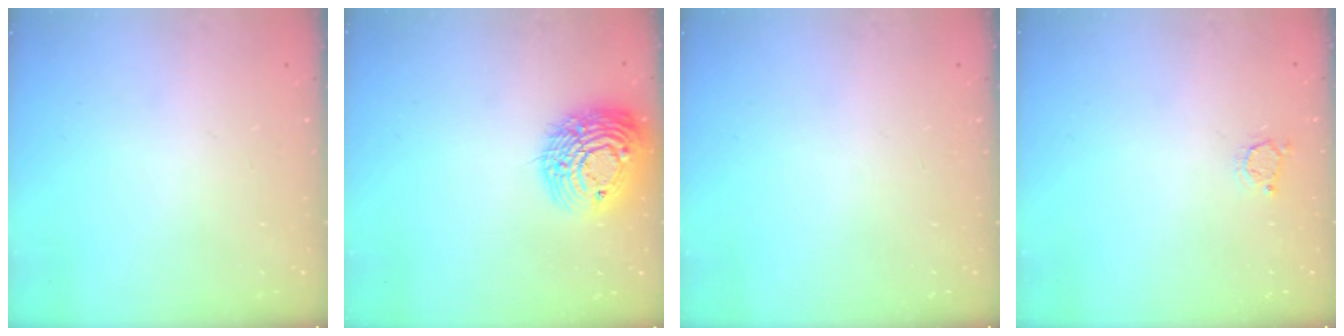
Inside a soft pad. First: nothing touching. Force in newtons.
{"total": 17.2, "press": 17.2, "slide": 1.5}
{"total": 0.0}
{"total": 2.5, "press": 2.5, "slide": 0.3}